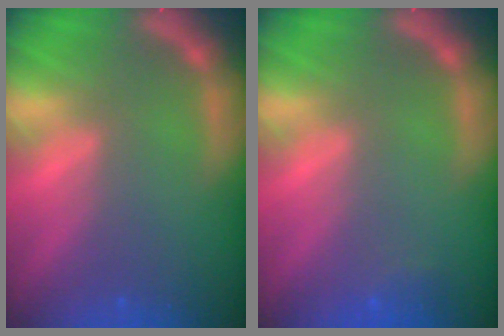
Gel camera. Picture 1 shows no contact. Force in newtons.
{"total": 1.4}